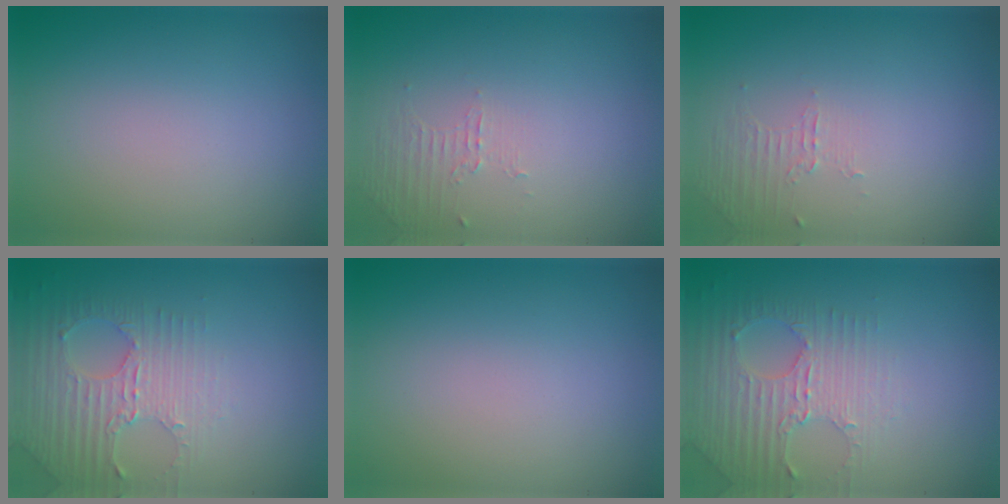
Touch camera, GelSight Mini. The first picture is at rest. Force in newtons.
{"total": 1.1, "press": 0.2, "slide": 1.0}
{"total": 1.1, "press": 0.2, "slide": 1.0}
{"total": 2.8, "press": 2.7, "slide": 0.9}
{"total": 0.0}
{"total": 2.8, "press": 2.7, "slide": 0.9}